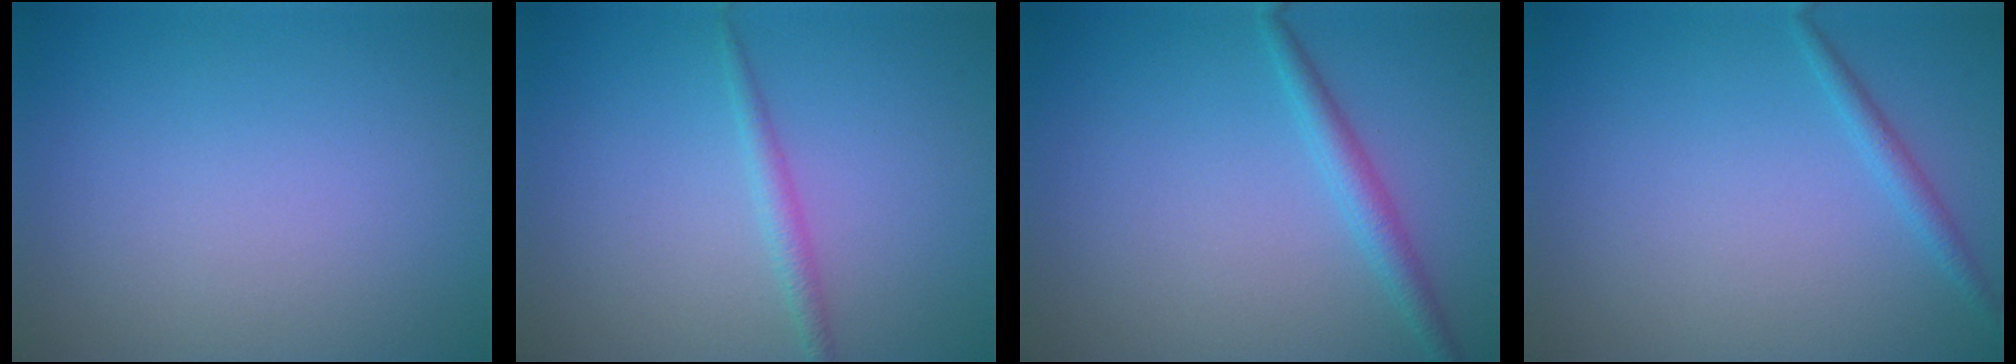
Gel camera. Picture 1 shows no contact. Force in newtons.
{"total": 1.4, "press": 1.4, "slide": 0.1}
{"total": 2.1, "press": 2.1, "slide": 0.1}
{"total": 1.3, "press": 1.3, "slide": 0.0}